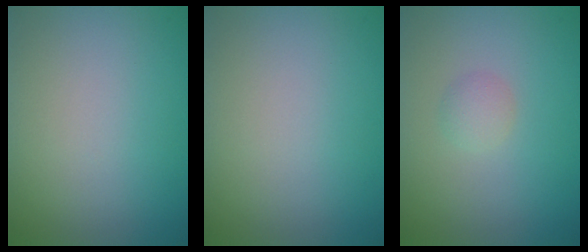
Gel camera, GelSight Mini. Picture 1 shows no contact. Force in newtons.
{"total": 0.0}
{"total": 1.2, "press": 1.2, "slide": 0.0}